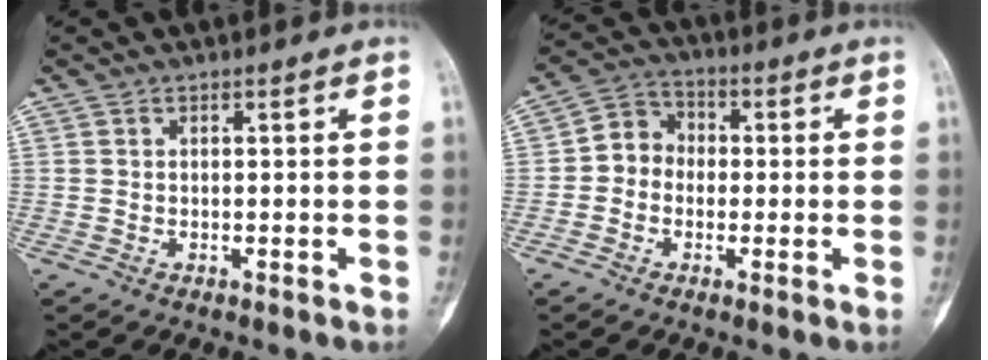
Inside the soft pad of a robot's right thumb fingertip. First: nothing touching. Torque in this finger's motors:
{"motor_torque": [-0.63, 0.13, 0.31, -0.31, 0.07]}